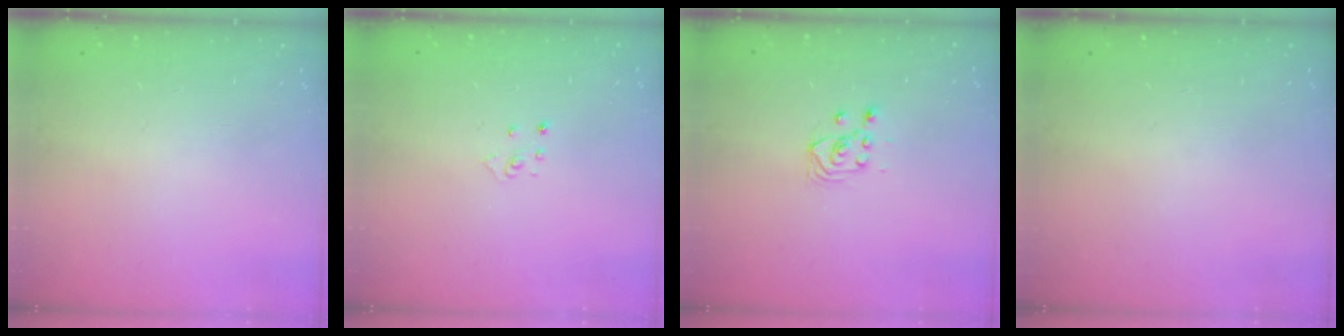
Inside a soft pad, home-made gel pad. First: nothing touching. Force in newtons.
{"total": 2.8, "press": 2.8, "slide": 0.3}
{"total": 3.6, "press": 3.2, "slide": 1.6}
{"total": 0.0}